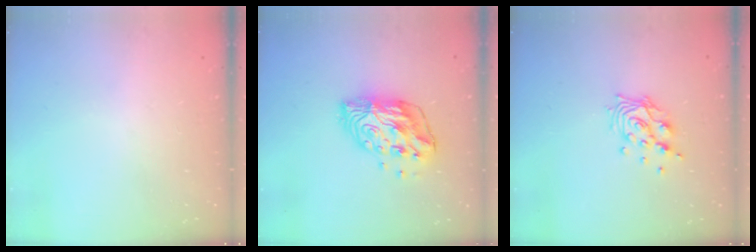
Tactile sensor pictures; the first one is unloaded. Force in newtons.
{"total": 13.2, "press": 13.2, "slide": 1.1}
{"total": 11.1, "press": 10.9, "slide": 1.6}